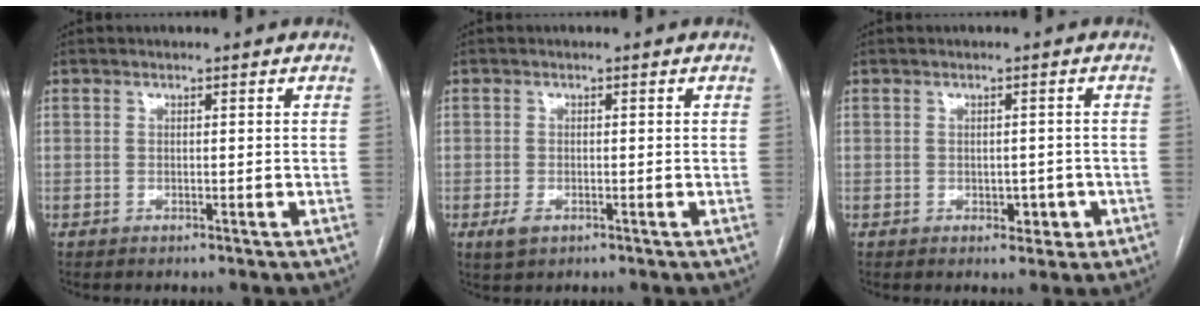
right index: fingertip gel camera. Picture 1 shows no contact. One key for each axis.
{"total": 2.1, "fx": -1.0, "fy": 1.3, "fz": 1.4, "tx": -0.027, "ty": 0.000, "tz": -0.009}
{"total": 2.8, "fx": -0.9, "fy": 1.9, "fz": 1.9, "tx": -0.017, "ty": 0.006, "tz": -0.004}